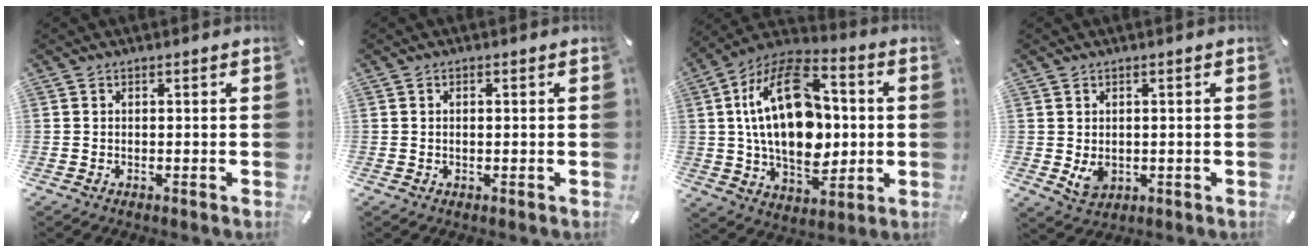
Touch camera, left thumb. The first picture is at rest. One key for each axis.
{"total": 0.8, "fx": 0.0, "fy": 0.4, "fz": 0.7, "tx": -0.013, "ty": 0.001, "tz": -0.001}
{"total": 23.4, "fx": 2.1, "fy": 14.8, "fz": 18.0, "tx": -0.361, "ty": -0.003, "tz": 0.029}
{"total": 3.9, "fx": 0.0, "fy": 3.2, "fz": 2.3, "tx": -0.037, "ty": -0.006, "tz": -0.002}